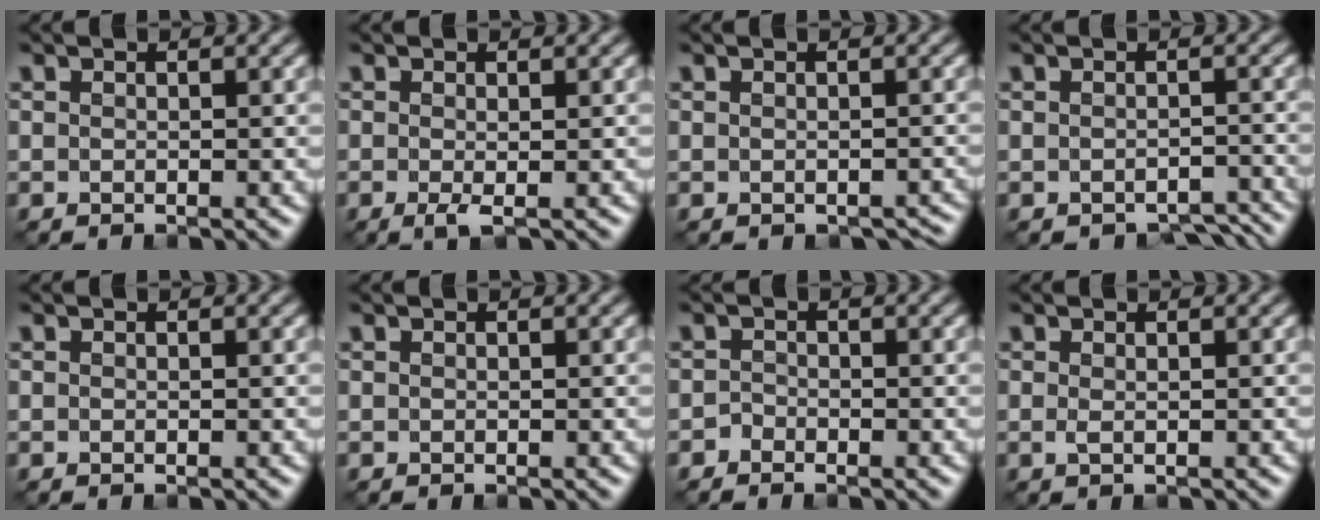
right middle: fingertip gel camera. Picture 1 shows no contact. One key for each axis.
{"total": 1.1, "fx": -0.4, "fy": 0.1, "fz": 1.0, "tx": -0.022, "ty": -0.001, "tz": -0.008}
{"total": 1.1, "fx": -0.6, "fy": 0.9, "fz": 0.3, "tx": 0.000, "ty": -0.011, "tz": -0.002}
{"total": 3.3, "fx": -2.8, "fy": 1.4, "fz": 0.9, "tx": -0.006, "ty": -0.005, "tz": -0.034}
{"total": 0.0}
{"total": 0.0}
{"total": 1.1, "fx": -1.0, "fy": 0.4, "fz": -0.1, "tx": 0.007, "ty": -0.002, "tz": -0.020}
{"total": 0.6, "fx": 0.0, "fy": 0.2, "fz": 0.5, "tx": -0.014, "ty": -0.002, "tz": 0.001}